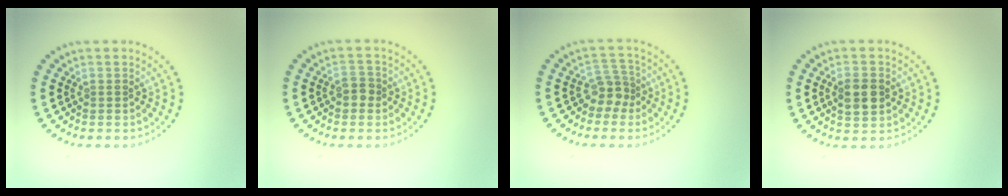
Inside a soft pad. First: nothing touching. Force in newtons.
{"total": 1.6, "press": 1.5, "slide": 0.5}
{"total": 2.4, "press": 1.8, "slide": 1.5}
{"total": 3.2, "press": 3.2, "slide": 0.2}